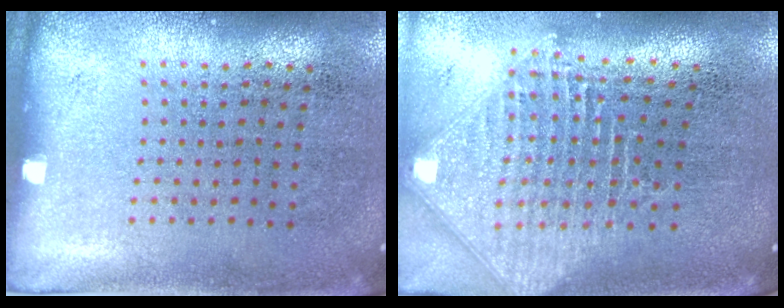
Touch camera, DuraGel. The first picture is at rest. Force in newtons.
{"total": 2.5, "press": 2.0, "slide": 1.6}